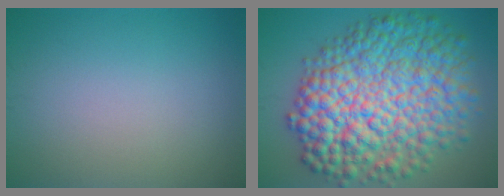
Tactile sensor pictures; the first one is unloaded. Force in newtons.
{"total": 13.5, "press": 13.5, "slide": 0.1}